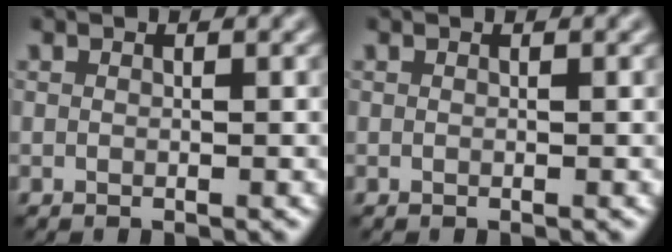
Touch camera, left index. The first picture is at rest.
{"total": 0.0}